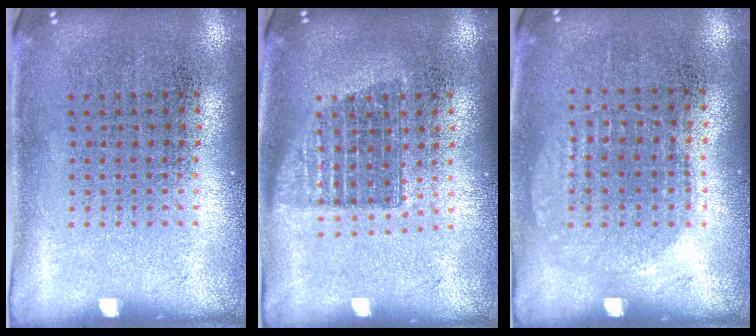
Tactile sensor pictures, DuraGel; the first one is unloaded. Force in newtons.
{"total": 1.4, "press": 1.2, "slide": 0.8}
{"total": 0.7, "press": 0.6, "slide": 0.2}